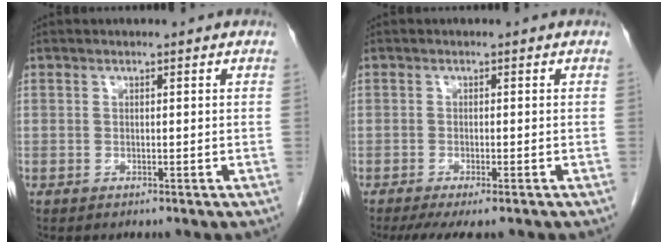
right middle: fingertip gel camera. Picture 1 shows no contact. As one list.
[{"total": 6.5, "force": [-5.1, 1.2, 3.9], "torque": [-0.055, -0.014, -0.077]}]